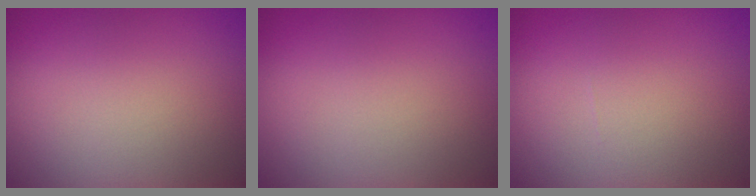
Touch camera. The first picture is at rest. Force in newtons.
{"total": 0.0}
{"total": 0.0}